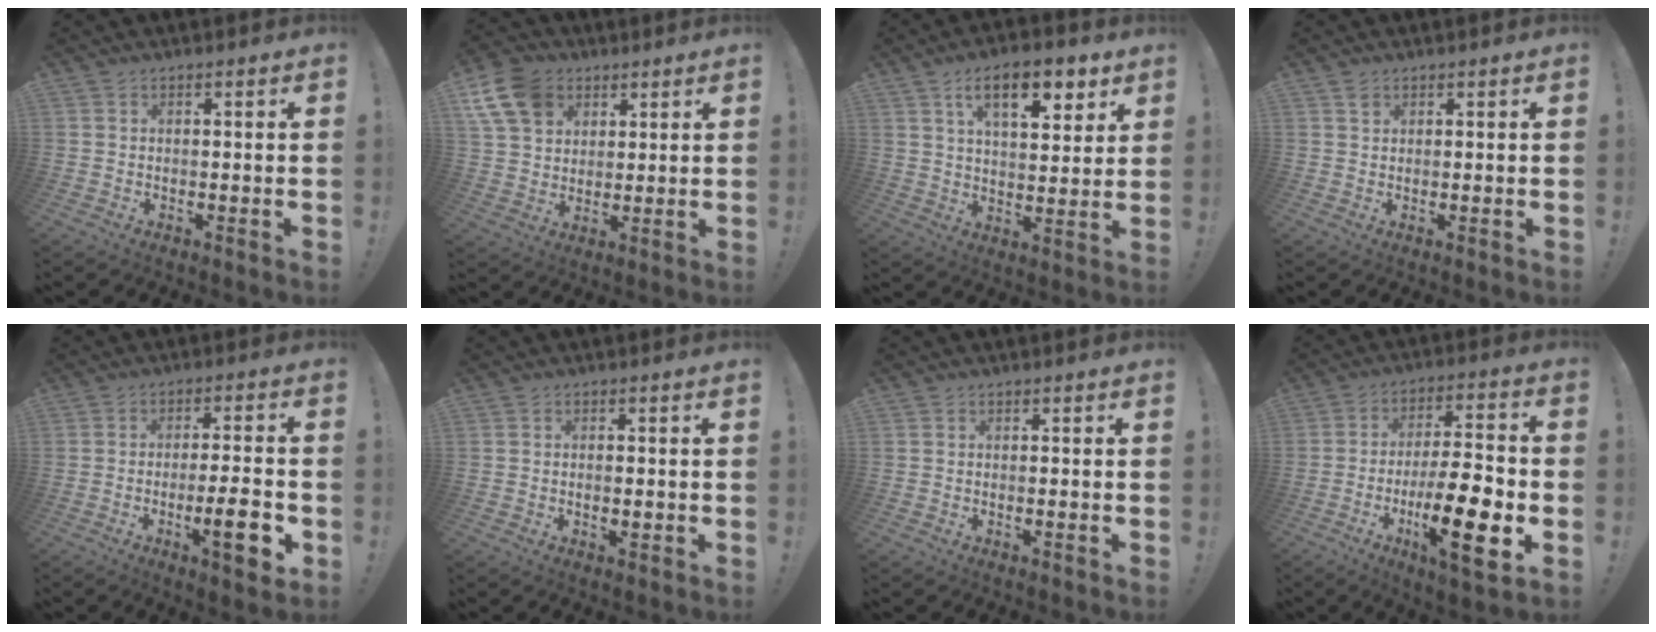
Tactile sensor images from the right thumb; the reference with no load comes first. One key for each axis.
{"total": 13.4, "fx": 6.2, "fy": 10.0, "fz": 6.3, "tx": -0.109, "ty": -0.025, "tz": 0.125}
{"total": 13.9, "fx": 7.3, "fy": 6.0, "fz": 10.2, "tx": -0.142, "ty": -0.027, "tz": 0.119}
{"total": 1.3, "fx": 0.8, "fy": 0.8, "fz": 0.6, "tx": -0.001, "ty": -0.003, "tz": 0.013}
{"total": 11.2, "fx": -4.1, "fy": 1.8, "fz": 10.3, "tx": -0.136, "ty": 0.006, "tz": -0.064}
{"total": 1.9, "fx": -0.5, "fy": 0.9, "fz": 1.6, "tx": -0.016, "ty": -0.001, "tz": -0.010}
{"total": 0.6, "fx": -0.3, "fy": -0.2, "fz": 0.4, "tx": -0.013, "ty": 0.002, "tz": -0.005}
{"total": 19.2, "fx": -6.1, "fy": 5.3, "fz": 17.4, "tx": -0.283, "ty": 0.020, "tz": -0.094}